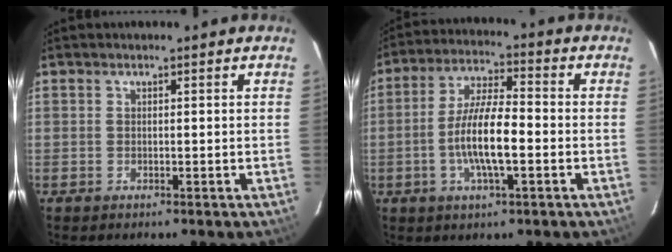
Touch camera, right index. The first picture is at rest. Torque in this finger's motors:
{"motor_torque": [1.76, -0.38, 0.85, 0.21]}